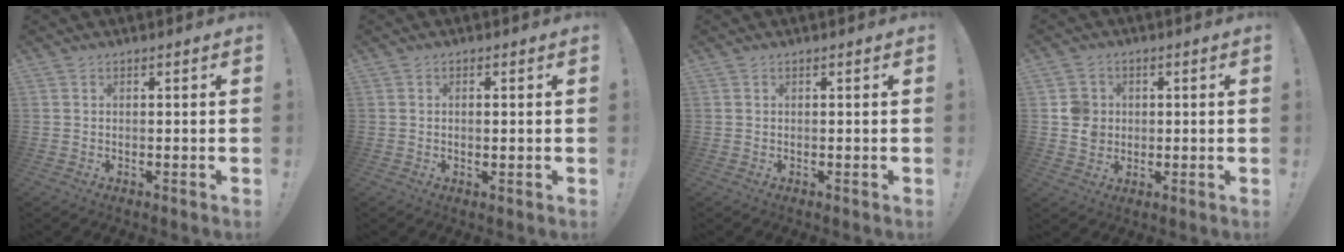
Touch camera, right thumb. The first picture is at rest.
{"total": 0.8, "force": [0.0, 0.3, 0.8], "torque": [-0.011, 0.000, -0.001]}
{"total": 0.0}
{"total": 6.8, "force": [0.6, 6.4, 2.2], "torque": [-0.026, 0.001, 0.014]}